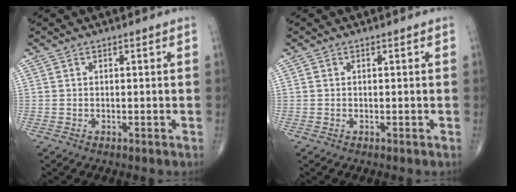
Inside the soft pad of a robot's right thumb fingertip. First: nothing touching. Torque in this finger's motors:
{"motor_torque": [0.36, -0.28, -0.04, 0.03, -0.02]}